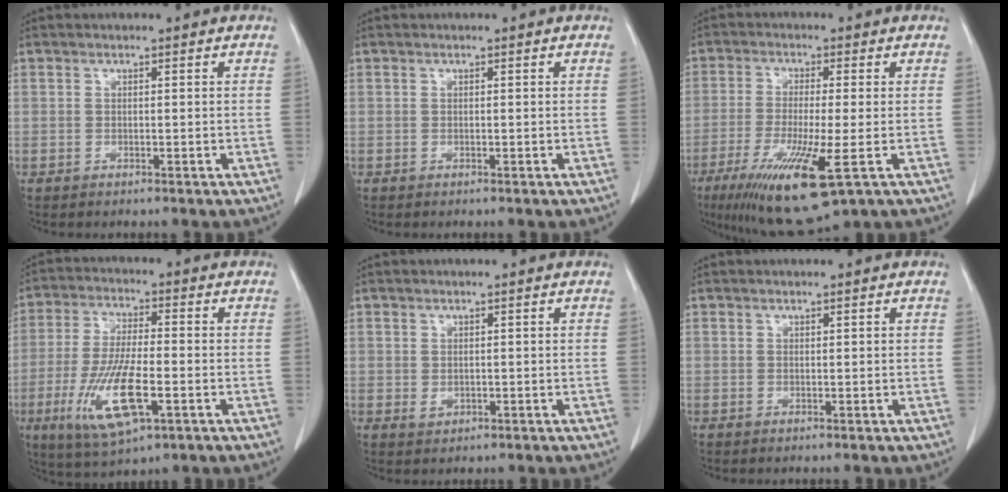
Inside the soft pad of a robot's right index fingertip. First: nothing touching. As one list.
[{"total": 0.0}, {"total": 12.9, "force": [-5.6, 1.3, 11.6], "torque": [-0.214, -0.042, -0.091]}, {"total": 12.4, "force": [-4.2, 2.8, 11.4], "torque": [-0.231, -0.018, -0.071]}, {"total": 1.3, "force": [-0.1, 1.2, 0.6], "torque": [-0.008, 0.000, 0.004]}, {"total": 0.0}]